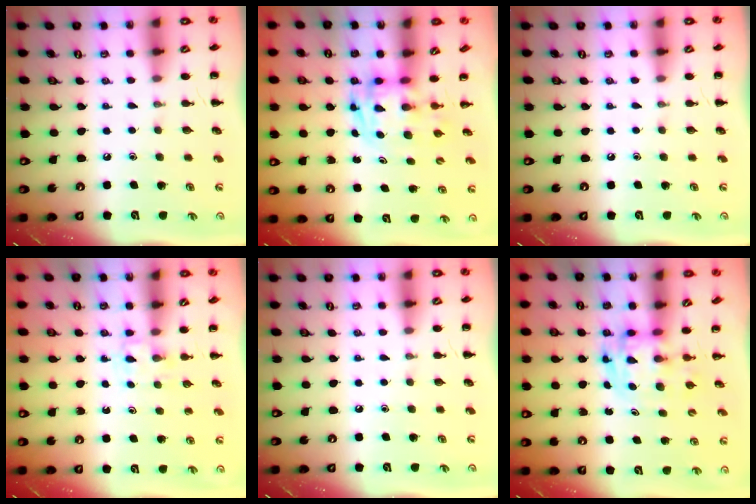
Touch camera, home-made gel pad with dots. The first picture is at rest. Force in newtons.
{"total": 2.8, "press": 2.8, "slide": 0.5}
{"total": 0.0}
{"total": 2.8, "press": 2.6, "slide": 1.1}
{"total": 0.0}
{"total": 3.3, "press": 3.3, "slide": 0.6}